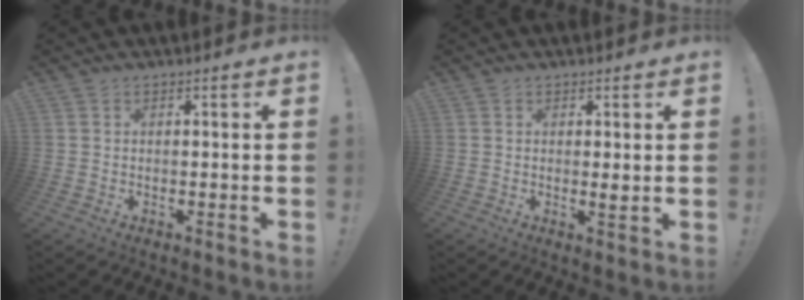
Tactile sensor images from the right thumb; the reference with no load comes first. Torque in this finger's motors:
{"motor_torque": [-0.18, 0.19, 0.20, -0.22, 0.02]}